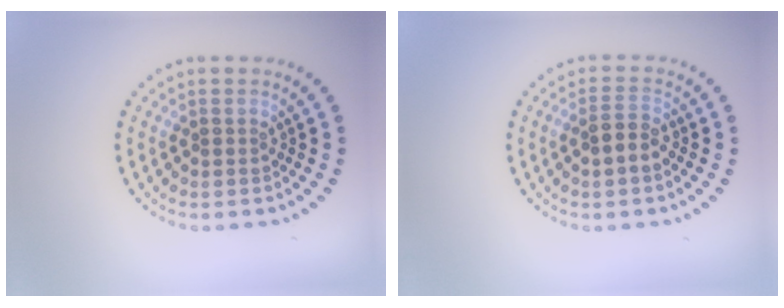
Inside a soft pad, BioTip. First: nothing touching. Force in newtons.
{"total": 2.1, "press": 2.0, "slide": 0.5}